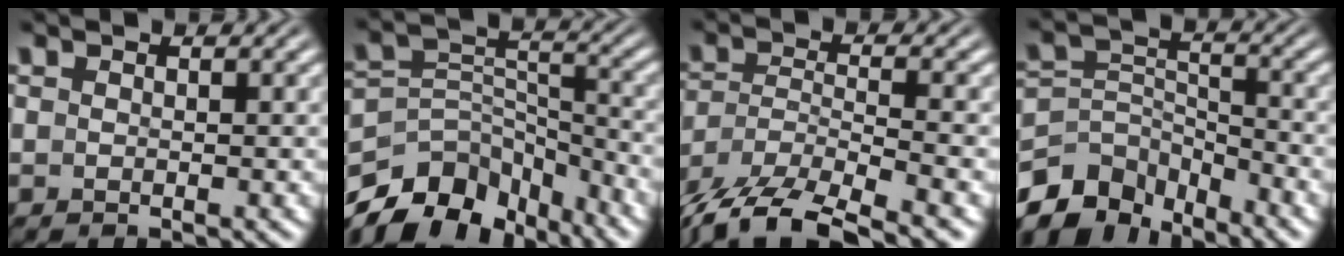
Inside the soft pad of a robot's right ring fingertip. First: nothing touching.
{"total": 11.9, "force": [-6.9, 7.8, 5.8], "torque": [-0.114, -0.058, -0.096]}
{"total": 9.7, "force": [-6.6, 4.9, 5.1], "torque": [-0.116, -0.034, -0.090]}
{"total": 9.9, "force": [-5.9, 6.8, 4.1], "torque": [-0.100, -0.058, -0.083]}